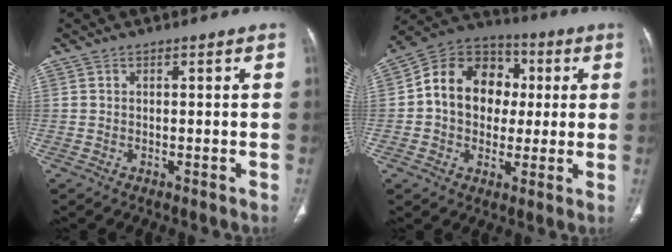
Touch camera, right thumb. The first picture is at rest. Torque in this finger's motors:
{"motor_torque": [-0.23, 0.68, 0.20, 0.02, 0.16]}